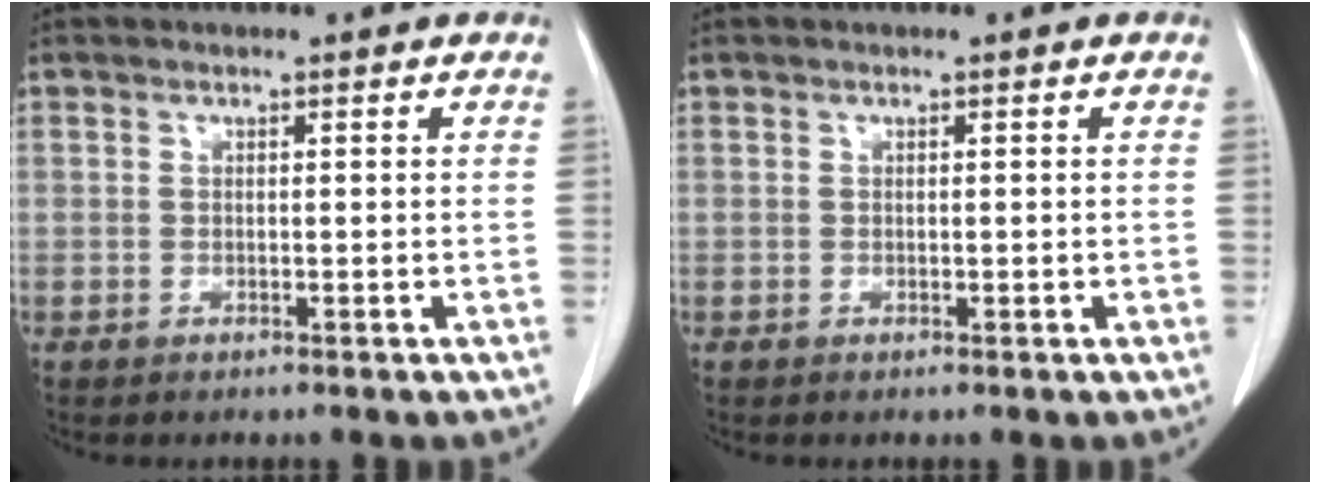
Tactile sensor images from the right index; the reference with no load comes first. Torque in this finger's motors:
{"motor_torque": [-0.17, 0.38, -0.05, 0.01]}